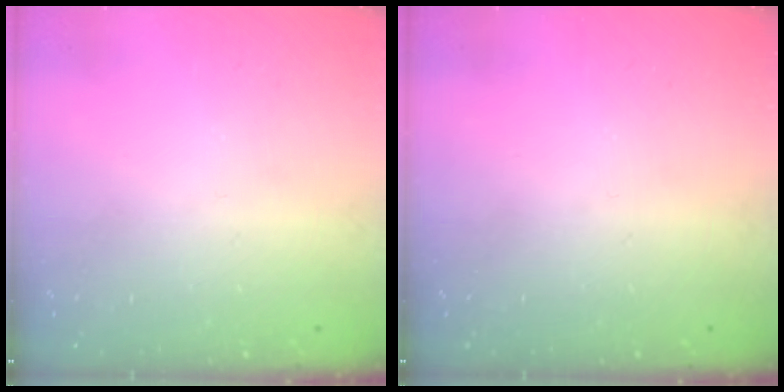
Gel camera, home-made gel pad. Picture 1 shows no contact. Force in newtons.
{"total": 0.0}